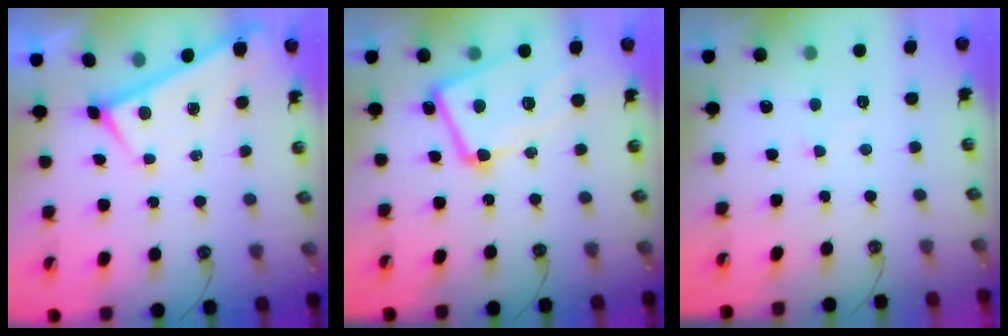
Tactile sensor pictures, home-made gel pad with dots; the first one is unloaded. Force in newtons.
{"total": 10.7, "press": 10.6, "slide": 1.6}
{"total": 0.8, "press": 0.4, "slide": 0.6}